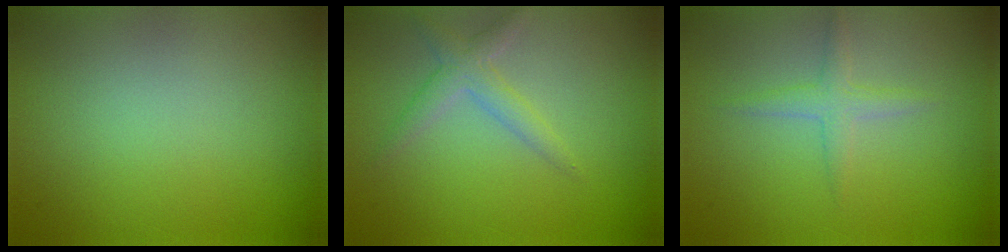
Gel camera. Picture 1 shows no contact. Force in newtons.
{"total": 2.1, "press": 2.1, "slide": 0.1}
{"total": 1.6, "press": 1.6, "slide": 0.0}